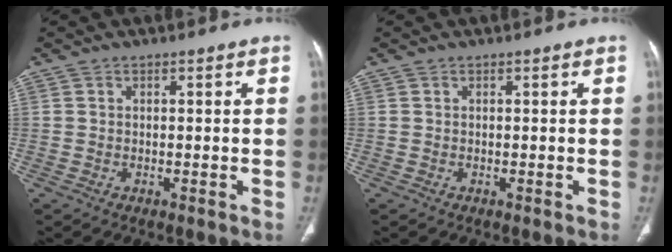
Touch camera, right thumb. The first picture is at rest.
{"total": 0.0}